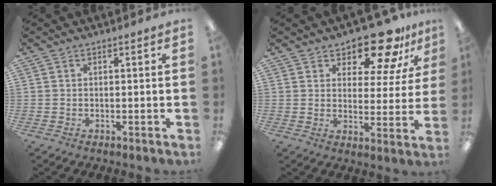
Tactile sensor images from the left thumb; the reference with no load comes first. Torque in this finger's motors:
{"motor_torque": [-0.03, 0.06, 0.03, -0.13, 0.05]}